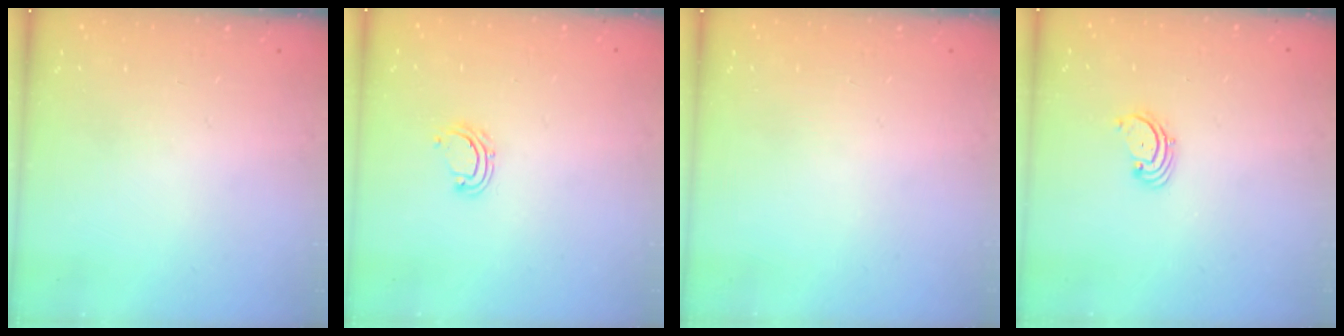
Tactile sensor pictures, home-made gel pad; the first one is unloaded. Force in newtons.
{"total": 4.7, "press": 4.6, "slide": 0.3}
{"total": 0.0}
{"total": 1.7, "press": 1.6, "slide": 0.2}